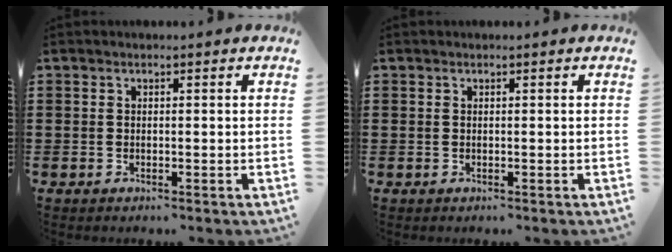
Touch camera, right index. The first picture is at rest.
{"total": 0.0}